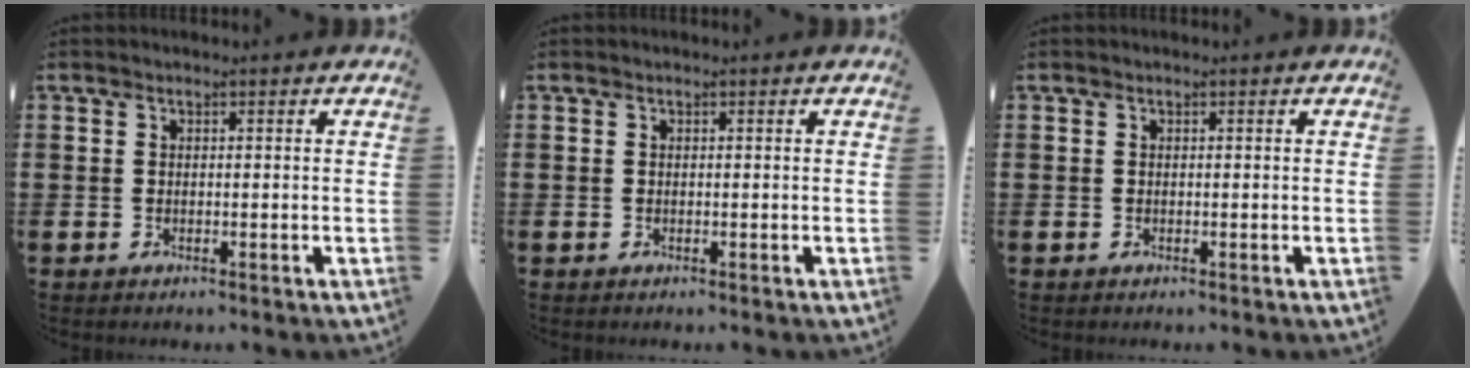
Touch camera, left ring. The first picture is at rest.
{"total": 0.0}
{"total": 0.0}